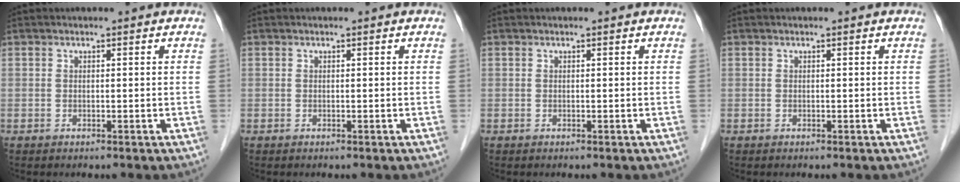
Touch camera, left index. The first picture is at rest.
{"total": 0.0}
{"total": 0.0}
{"total": 0.0}